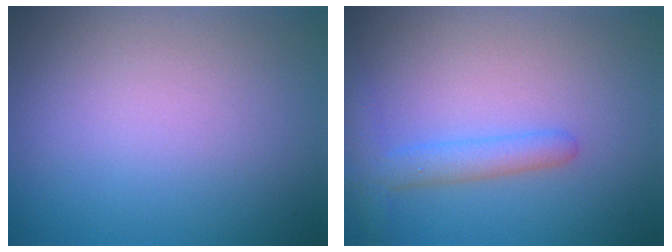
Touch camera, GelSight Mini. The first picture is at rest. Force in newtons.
{"total": 2.9, "press": 2.9, "slide": 0.2}